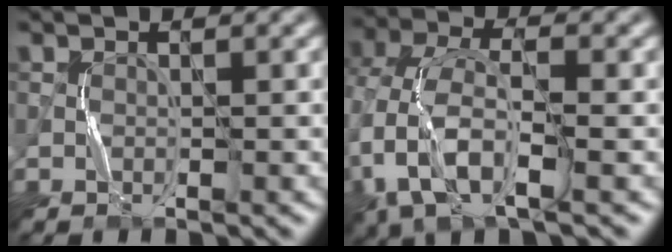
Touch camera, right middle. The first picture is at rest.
{"total": 8.4, "force": [-1.8, 4.6, 6.8], "torque": [-0.154, -0.003, -0.045]}